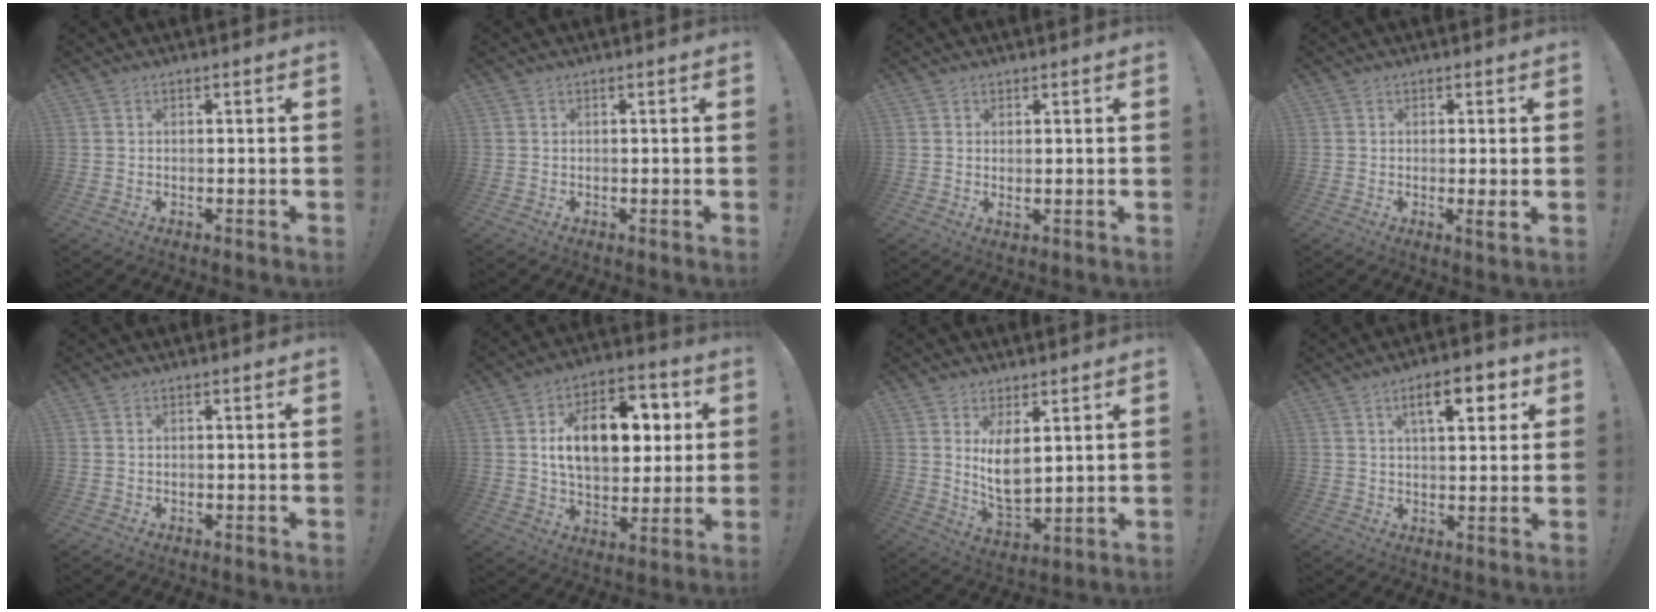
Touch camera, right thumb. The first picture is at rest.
{"total": 0.0}
{"total": 1.1, "force": [0.6, 0.5, 0.8], "torque": [-0.013, 0.000, 0.010]}
{"total": 2.7, "force": [0.1, -0.3, 2.6], "torque": [-0.029, -0.012, -0.001]}
{"total": 0.0}
{"total": 18.0, "force": [4.3, 11.2, 13.4], "torque": [-0.200, 0.001, 0.075]}
{"total": 9.2, "force": [3.7, 4.8, 6.9], "torque": [-0.126, -0.034, 0.070]}
{"total": 9.5, "force": [4.0, 3.5, 7.9], "torque": [-0.109, -0.008, 0.062]}